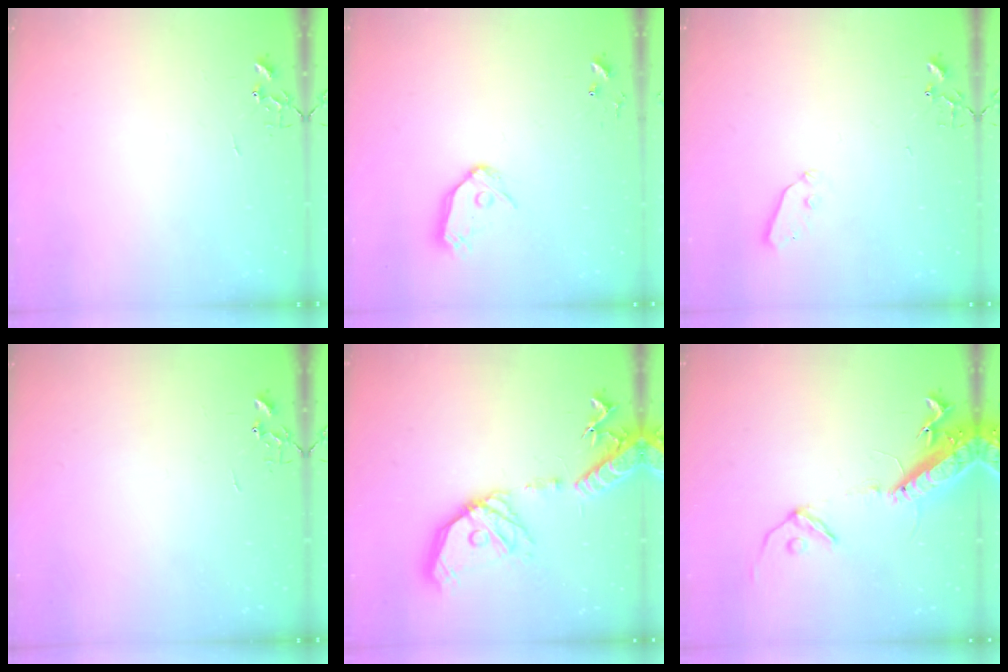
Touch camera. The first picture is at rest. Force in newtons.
{"total": 9.6, "press": 9.6, "slide": 1.0}
{"total": 3.8, "press": 3.7, "slide": 0.7}
{"total": 0.0}
{"total": 22.7, "press": 22.4, "slide": 3.8}
{"total": 16.3, "press": 15.8, "slide": 4.0}